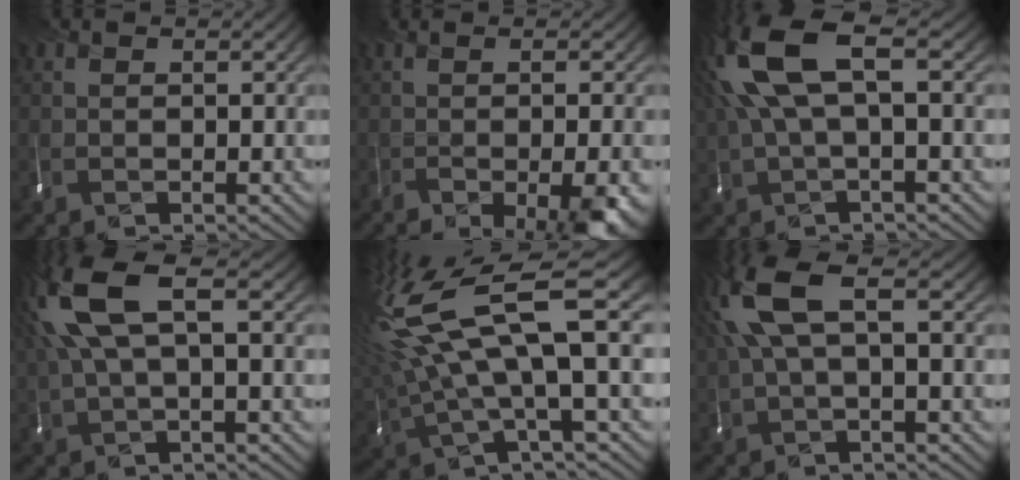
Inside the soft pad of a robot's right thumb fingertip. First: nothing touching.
{"total": 9.6, "force": [-4.4, 2.3, 8.2], "torque": [-0.084, -0.024, -0.061]}
{"total": 9.3, "force": [2.1, 3.1, 8.4], "torque": [-0.210, 0.013, 0.040]}
{"total": 8.3, "force": [2.2, 2.7, 7.6], "torque": [-0.185, 0.014, 0.039]}
{"total": 13.9, "force": [2.8, 3.9, 13.0], "torque": [-0.308, -0.002, 0.061]}
{"total": 7.0, "force": [1.7, 2.1, 6.4], "torque": [-0.159, 0.016, 0.029]}